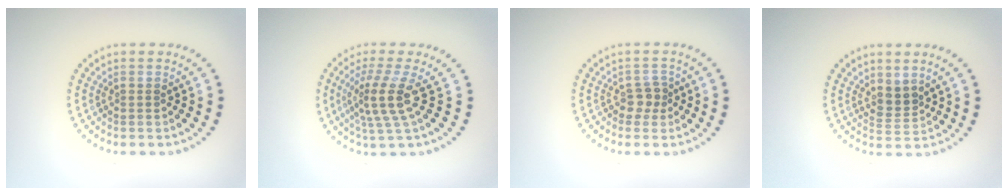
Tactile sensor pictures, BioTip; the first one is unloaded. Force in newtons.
{"total": 3.7, "press": 2.8, "slide": 2.4}
{"total": 1.8, "press": 1.5, "slide": 0.9}
{"total": 2.0, "press": 1.5, "slide": 1.3}